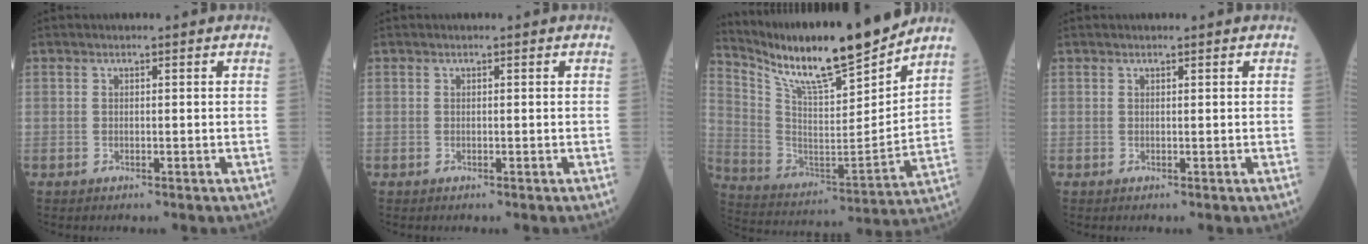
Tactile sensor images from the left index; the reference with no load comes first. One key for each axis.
{"total": 0.0}
{"total": 18.5, "fx": 15.8, "fy": 1.1, "fz": 9.4, "tx": -0.180, "ty": -0.018, "tz": 0.278}
{"total": 0.0}